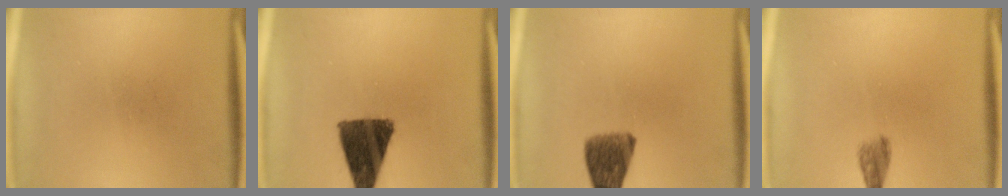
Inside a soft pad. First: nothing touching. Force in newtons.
{"total": 12.3}
{"total": 7.4}
{"total": 2.4}